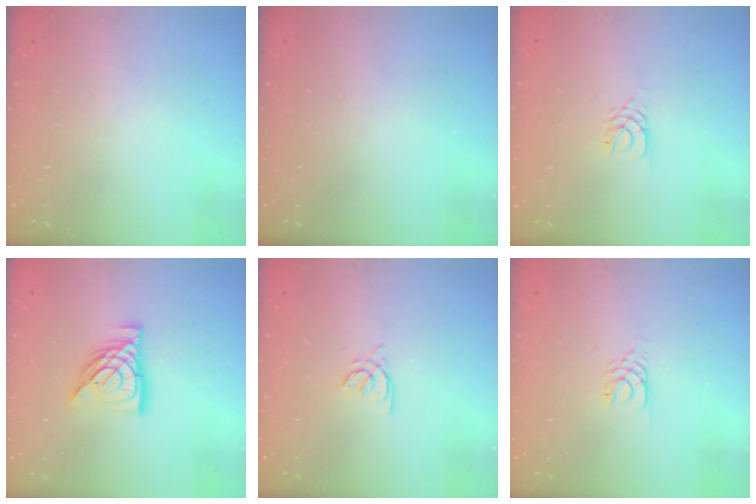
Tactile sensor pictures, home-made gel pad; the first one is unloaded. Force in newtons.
{"total": 0.0}
{"total": 3.0, "press": 2.9, "slide": 0.4}
{"total": 13.2, "press": 13.2, "slide": 1.1}
{"total": 2.8, "press": 2.7, "slide": 0.8}
{"total": 3.0, "press": 2.9, "slide": 0.4}